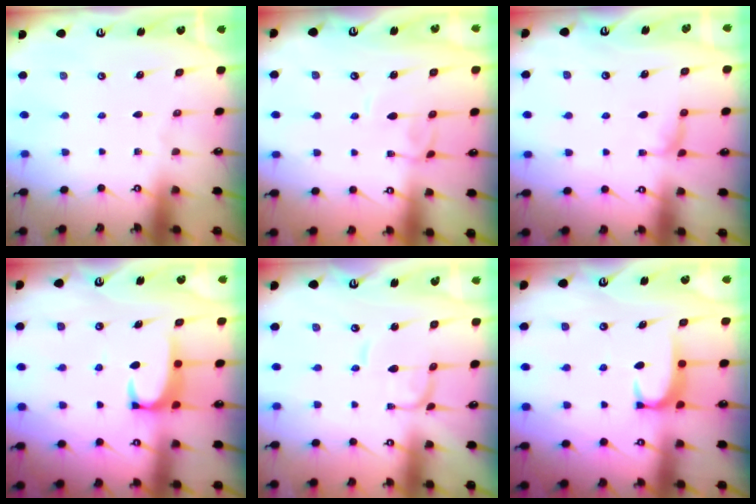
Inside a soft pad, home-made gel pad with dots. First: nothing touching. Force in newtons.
{"total": 3.4, "press": 3.4, "slide": 0.1}
{"total": 1.7, "press": 1.5, "slide": 0.8}
{"total": 1.9, "press": 1.9, "slide": 0.3}
{"total": 1.7, "press": 1.7, "slide": 0.2}
{"total": 1.7, "press": 1.6, "slide": 0.6}